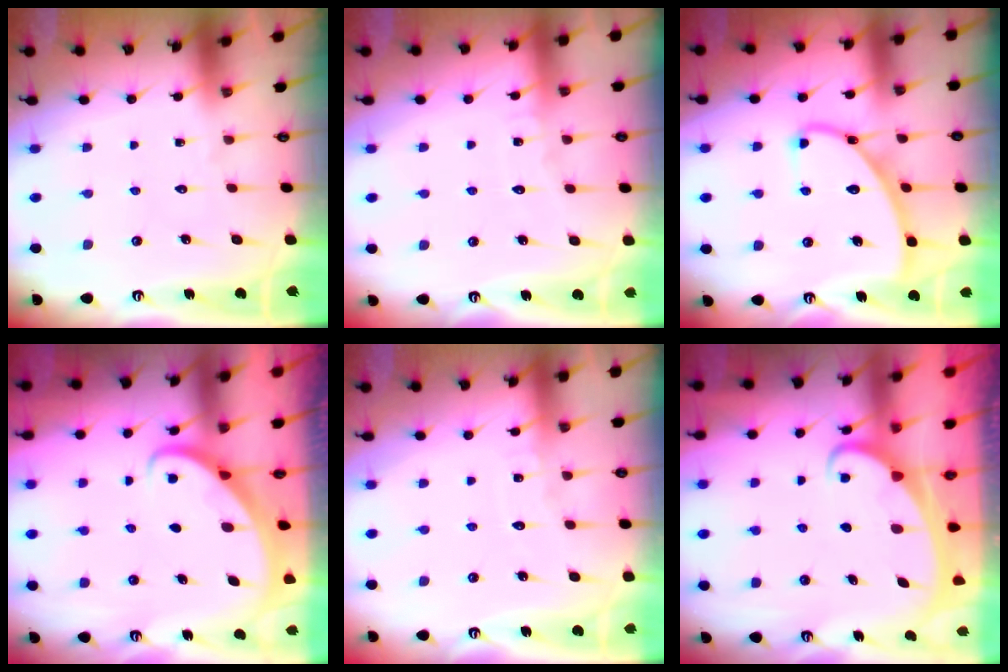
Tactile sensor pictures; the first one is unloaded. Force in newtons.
{"total": 3.5, "press": 3.4, "slide": 0.3}
{"total": 9.9, "press": 9.9, "slide": 0.1}
{"total": 2.7, "press": 2.7, "slide": 0.2}
{"total": 3.0, "press": 3.0, "slide": 0.3}
{"total": 2.0, "press": 2.0, "slide": 0.2}